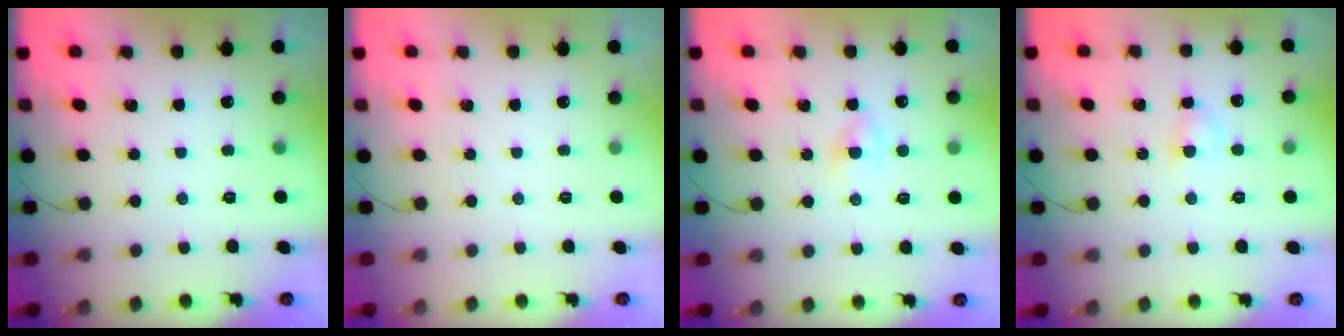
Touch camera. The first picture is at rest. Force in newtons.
{"total": 0.0}
{"total": 2.0, "press": 1.9, "slide": 0.7}
{"total": 3.7, "press": 3.5, "slide": 1.3}